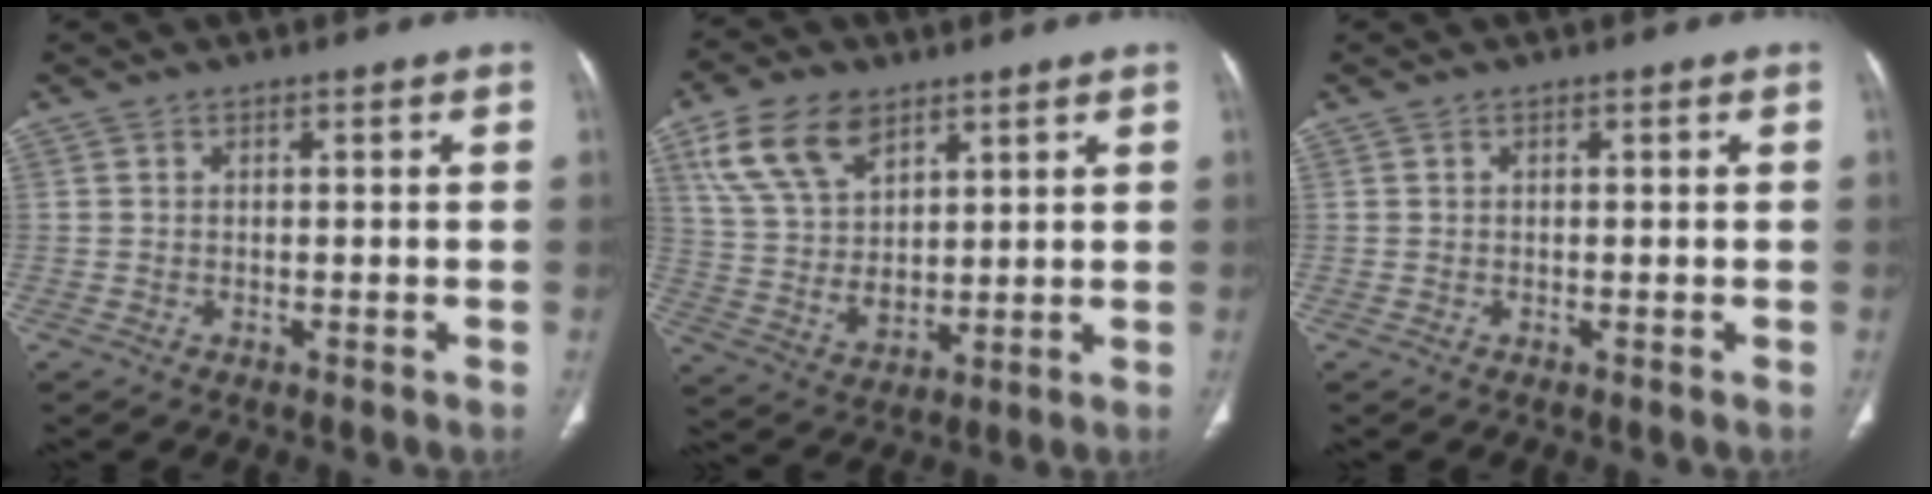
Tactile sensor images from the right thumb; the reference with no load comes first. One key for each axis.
{"total": 13.4, "fx": 7.1, "fy": 8.1, "fz": 8.1, "tx": -0.133, "ty": -0.025, "tz": 0.146}
{"total": 0.0}